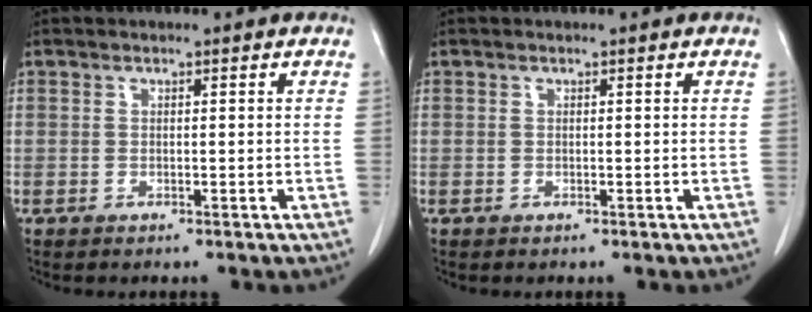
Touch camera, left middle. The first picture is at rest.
{"total": 0.0}